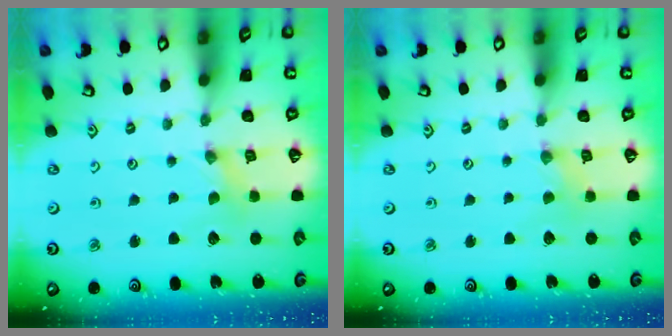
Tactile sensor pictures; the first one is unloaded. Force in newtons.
{"total": 1.2, "press": 1.2, "slide": 0.2}